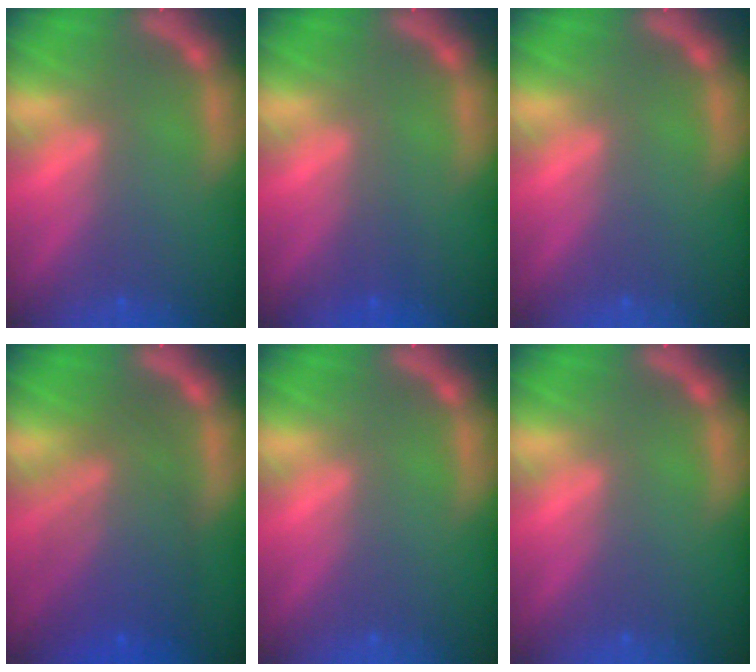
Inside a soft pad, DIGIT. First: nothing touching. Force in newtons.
{"total": 1.0}
{"total": 0.0}
{"total": 8.1}
{"total": 0.0}
{"total": 0.0}